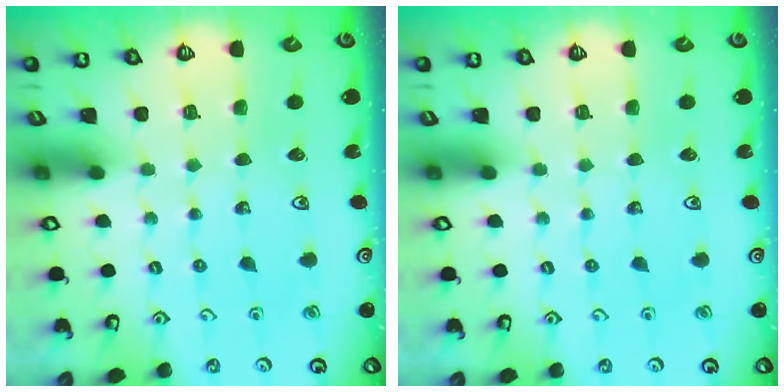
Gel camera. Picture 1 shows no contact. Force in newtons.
{"total": 0.0}